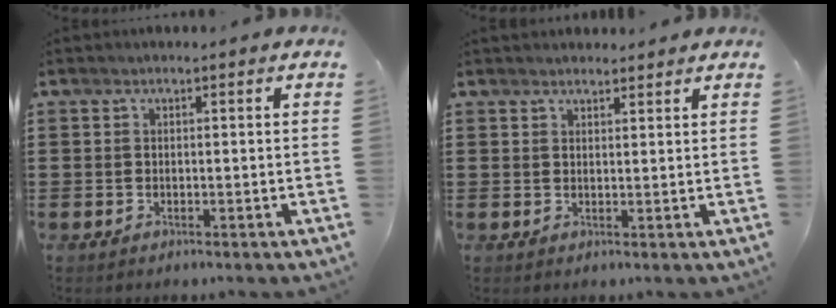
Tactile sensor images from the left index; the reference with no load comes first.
{"total": 1.7, "force": [1.6, 0.4, 0.0], "torque": [-0.004, 0.004, 0.031]}